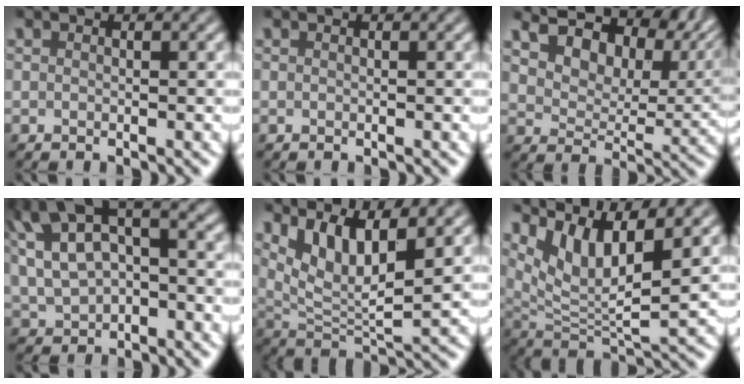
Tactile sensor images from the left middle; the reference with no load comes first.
{"total": 0.0}
{"total": 13.2, "force": [7.3, 8.2, 7.4], "torque": [-0.121, 0.021, 0.121]}
{"total": 10.1, "force": [3.1, 6.1, 7.4], "torque": [-0.164, 0.022, 0.063]}
{"total": 6.6, "force": [3.3, 2.2, 5.2], "torque": [-0.103, -0.014, 0.067]}
{"total": 6.9, "force": [4.1, 1.9, 5.3], "torque": [-0.104, -0.013, 0.083]}